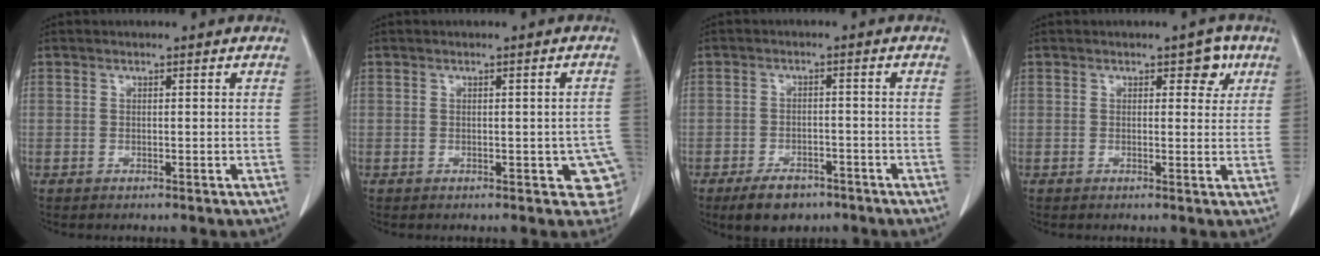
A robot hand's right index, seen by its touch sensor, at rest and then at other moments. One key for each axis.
{"total": 5.0, "fx": -1.2, "fy": 2.2, "fz": 4.3, "tx": -0.028, "ty": 0.008, "tz": -0.012}
{"total": 5.7, "fx": -4.1, "fy": 2.9, "fz": 2.7, "tx": -0.048, "ty": 0.000, "tz": -0.060}
{"total": 3.2, "fx": 1.5, "fy": 1.8, "fz": 2.1, "tx": -0.018, "ty": 0.005, "tz": 0.017}